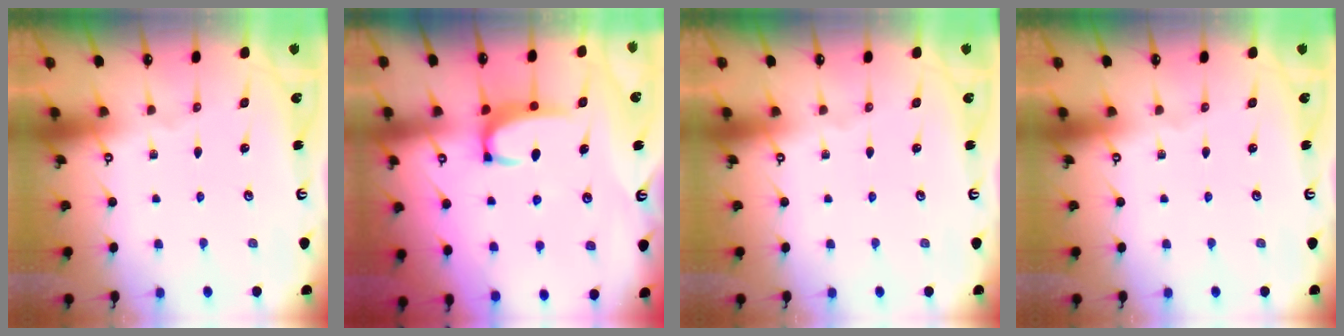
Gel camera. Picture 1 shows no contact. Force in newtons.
{"total": 3.1, "press": 3.1, "slide": 0.4}
{"total": 0.0}
{"total": 0.0}